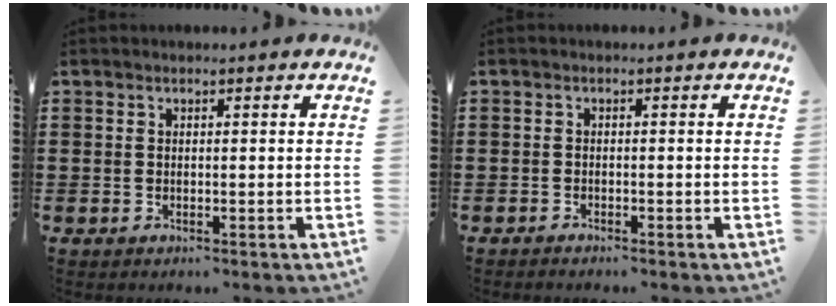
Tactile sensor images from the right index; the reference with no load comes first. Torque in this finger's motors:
{"motor_torque": [0.28, -0.14, 0.01, -0.03]}